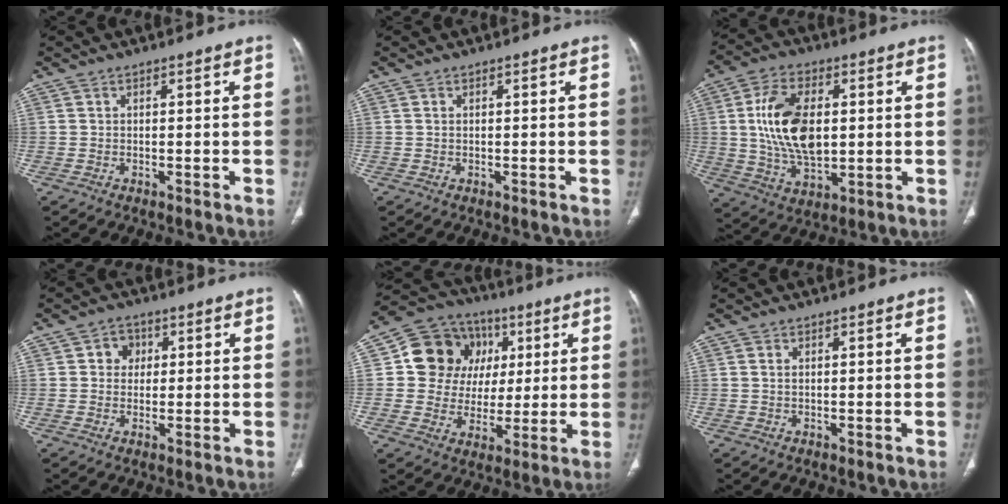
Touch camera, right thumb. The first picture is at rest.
{"total": 0.0}
{"total": 15.6, "force": [1.9, 8.9, 12.7], "torque": [-0.226, -0.004, 0.039]}
{"total": 3.7, "force": [0.9, 3.3, 1.5], "torque": [0.000, 0.003, 0.010]}
{"total": 15.4, "force": [3.8, 13.6, 6.1], "torque": [-0.061, 0.015, 0.069]}
{"total": 0.8, "force": [0.3, 0.4, 0.6], "torque": [-0.014, 0.003, 0.007]}